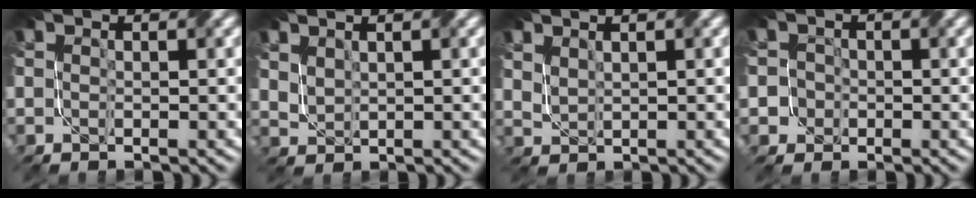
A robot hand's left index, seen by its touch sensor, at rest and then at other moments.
{"total": 1.8, "force": [1.3, 0.9, 1.0], "torque": [-0.036, -0.001, 0.038]}
{"total": 1.7, "force": [1.3, 0.5, 0.9], "torque": [-0.031, 0.002, 0.037]}
{"total": 2.7, "force": [-0.8, 2.4, 0.6], "torque": [0.007, 0.021, -0.033]}